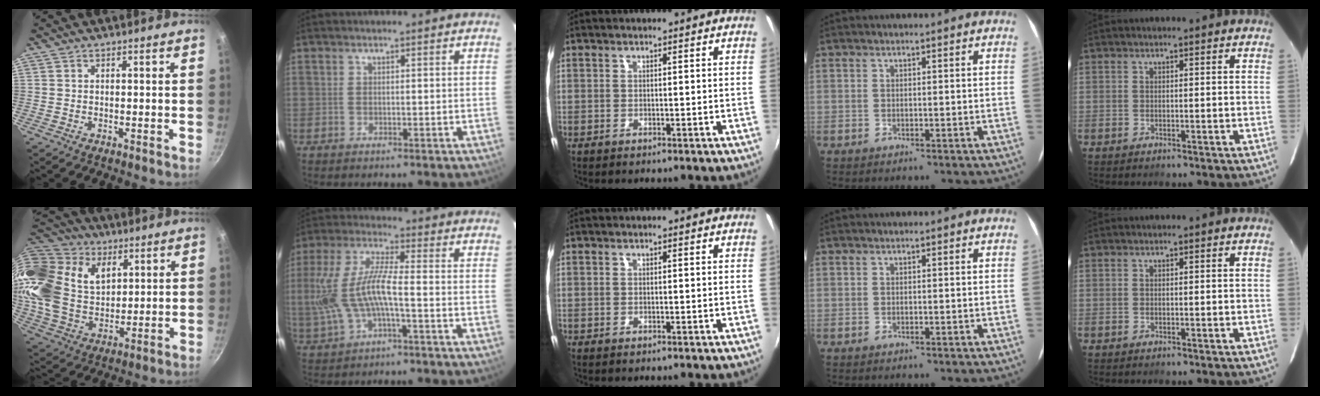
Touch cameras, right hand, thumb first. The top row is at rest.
{"thumb": {"total": 25.1, "force": [10.0, 17.4, 15.0], "torque": [-0.310, -0.003, 0.185]}, "index": {"total": 12.7, "force": [-2.6, 3.5, 11.9], "torque": [-0.250, -0.002, -0.042]}}